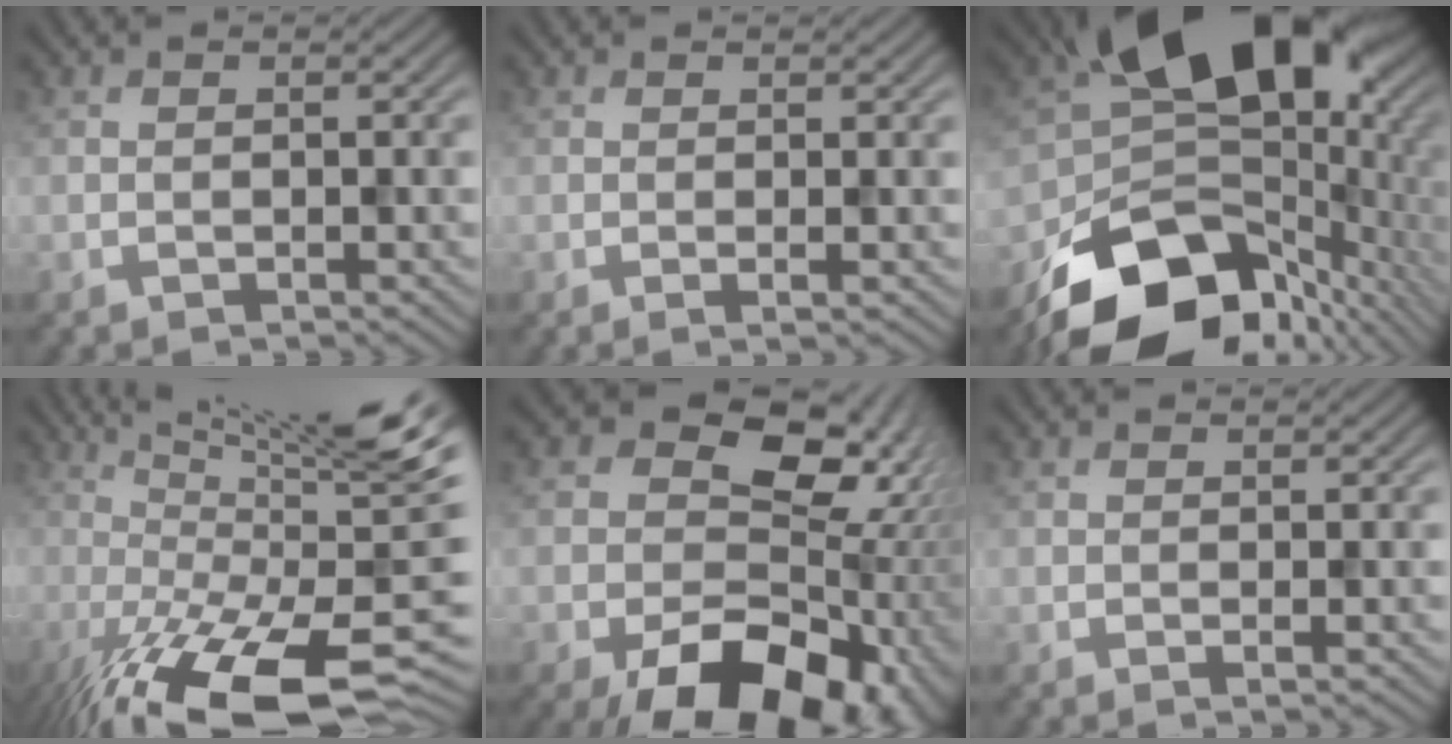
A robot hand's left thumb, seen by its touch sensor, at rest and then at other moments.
{"total": 1.1, "force": [0.2, 0.0, 1.0], "torque": [-0.022, 0.003, 0.000]}
{"total": 19.1, "force": [-6.3, 12.9, 12.6], "torque": [-0.216, -0.037, -0.085]}
{"total": 18.7, "force": [-2.5, 3.9, 18.1], "torque": [-0.265, 0.005, -0.032]}
{"total": 19.0, "force": [-4.5, 13.5, 12.5], "torque": [-0.169, -0.040, -0.051]}
{"total": 0.8, "force": [0.2, 0.0, 0.7], "torque": [-0.013, 0.001, 0.002]}